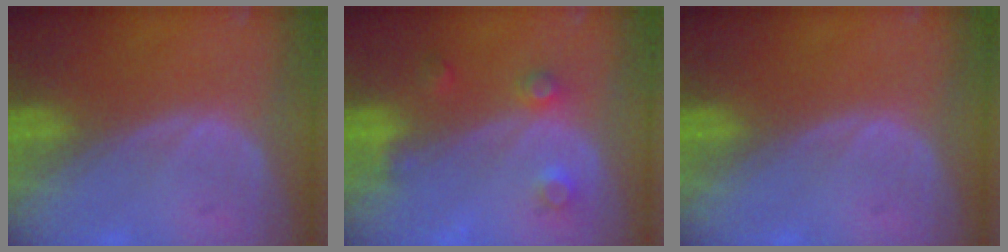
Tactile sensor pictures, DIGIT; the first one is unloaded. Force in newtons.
{"total": 3.6, "press": 3.3, "slide": 1.4}
{"total": 0.0}